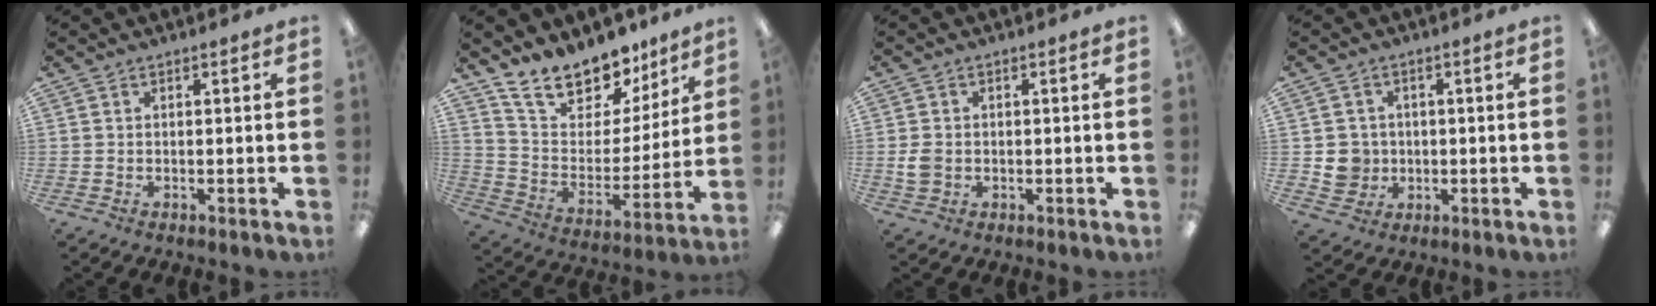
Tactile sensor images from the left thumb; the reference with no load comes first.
{"total": 16.5, "force": [14.2, 7.2, 4.5], "torque": [-0.095, -0.112, 0.260]}
{"total": 3.5, "force": [-0.3, 2.9, 2.0], "torque": [-0.026, 0.004, -0.004]}
{"total": 5.7, "force": [-0.2, 5.5, 1.4], "torque": [-0.025, 0.008, -0.002]}